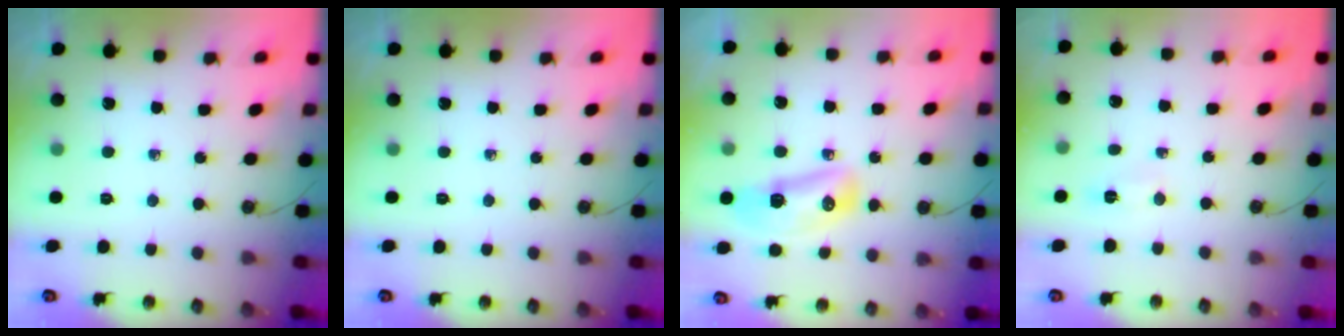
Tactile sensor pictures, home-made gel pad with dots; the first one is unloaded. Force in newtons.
{"total": 0.0}
{"total": 20.0, "press": 14.4, "slide": 13.8}
{"total": 2.6, "press": 2.6, "slide": 0.3}